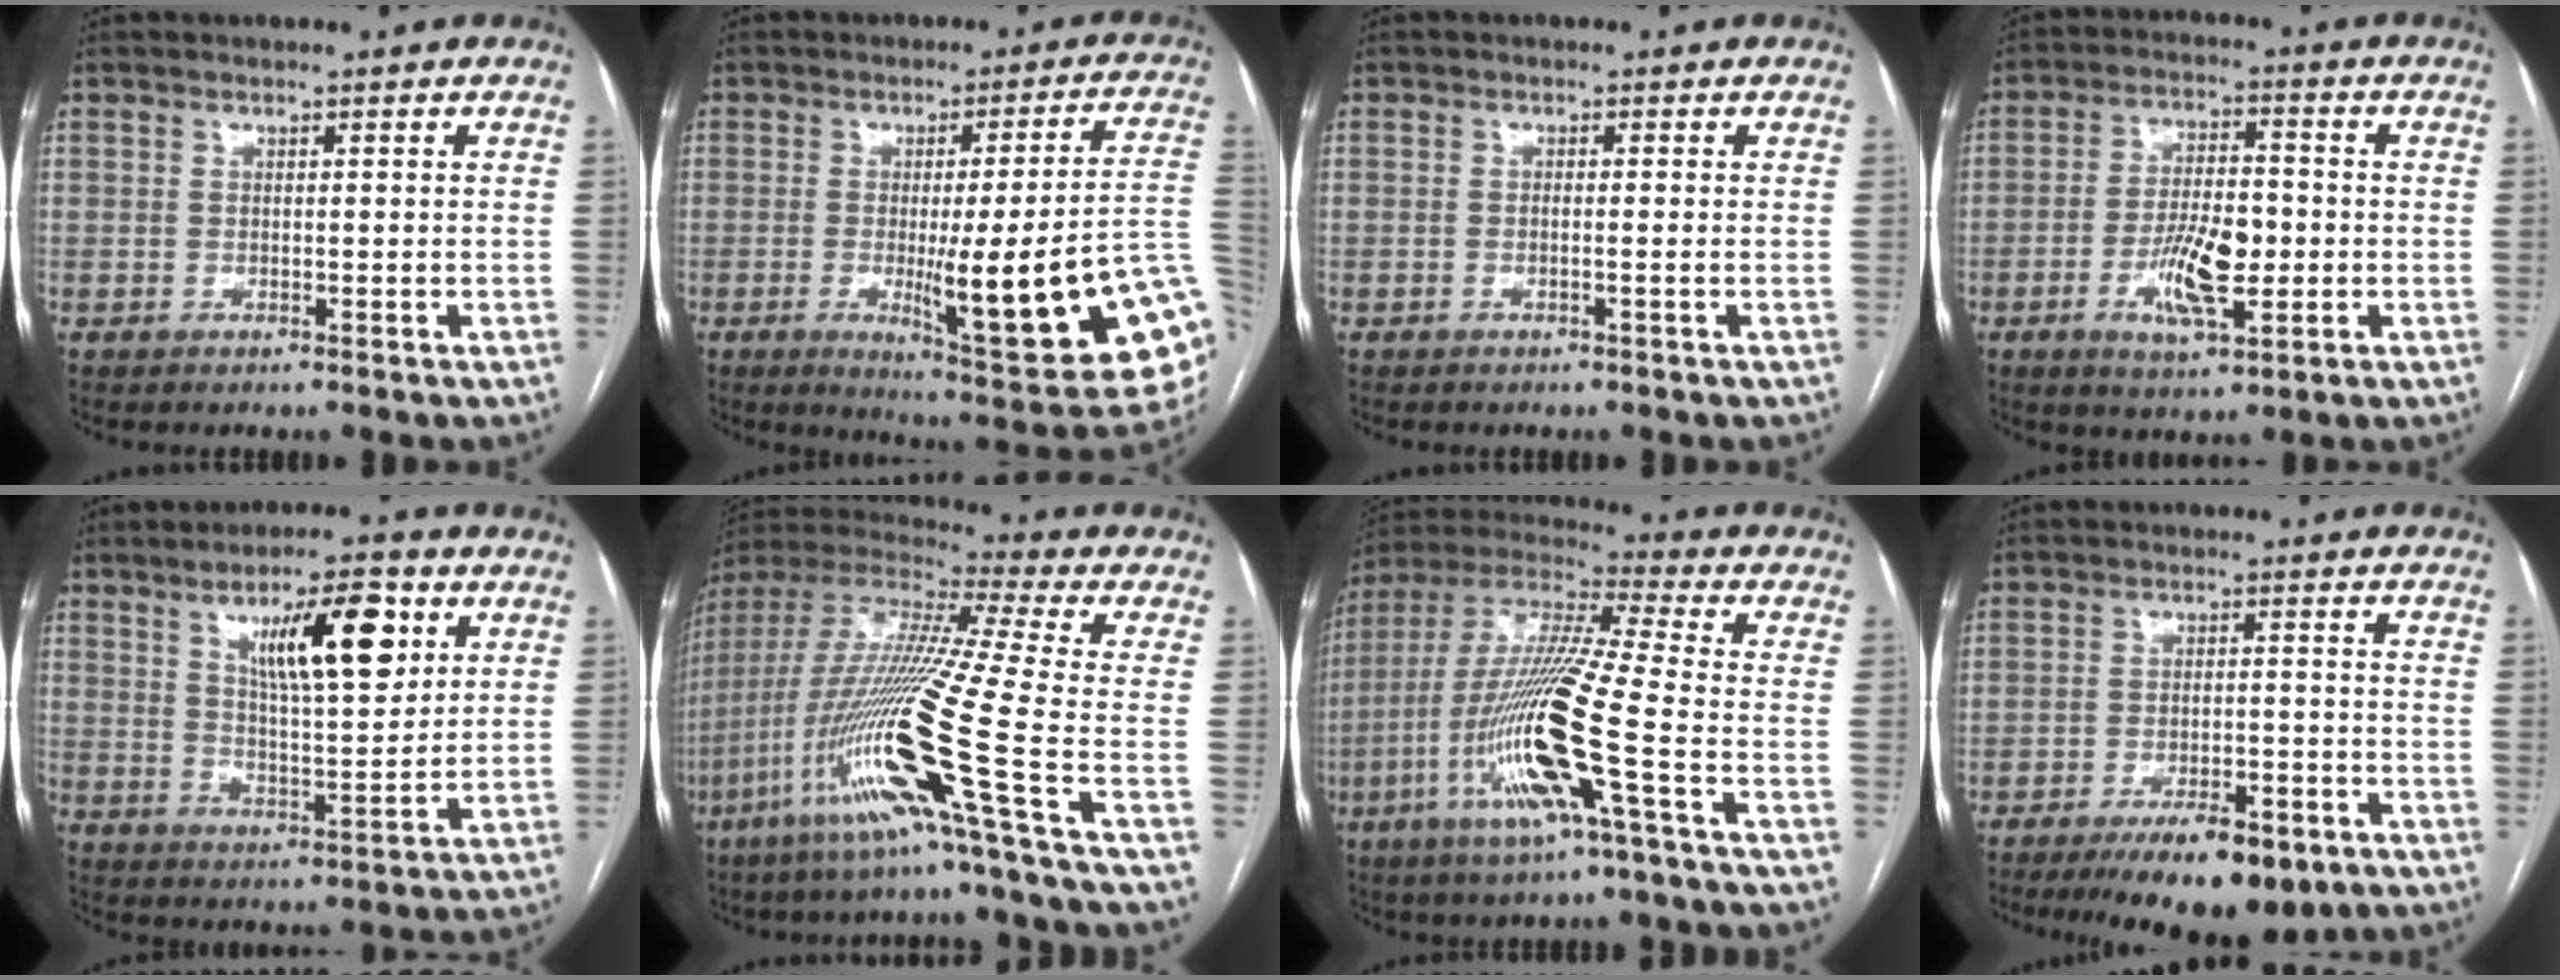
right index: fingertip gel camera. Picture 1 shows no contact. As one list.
[{"total": 22.5, "force": [-4.4, 2.1, 22.0], "torque": [-0.205, -0.007, -0.046]}, {"total": 0.8, "force": [-0.3, -0.2, 0.7], "torque": [-0.011, 0.004, -0.006]}, {"total": 9.5, "force": [-2.3, 3.2, 8.6], "torque": [-0.161, 0.004, -0.035]}, {"total": 12.2, "force": [5.2, 2.8, 10.7], "torque": [-0.175, 0.004, 0.087]}, {"total": 23.5, "force": [-8.9, -1.5, 21.7], "torque": [-0.446, -0.036, -0.177]}, {"total": 17.8, "force": [-6.1, -0.3, 16.8], "torque": [-0.345, -0.013, -0.124]}, {"total": 12.0, "force": [-8.2, 3.5, 8.0], "torque": [-0.117, -0.010, -0.126]}]